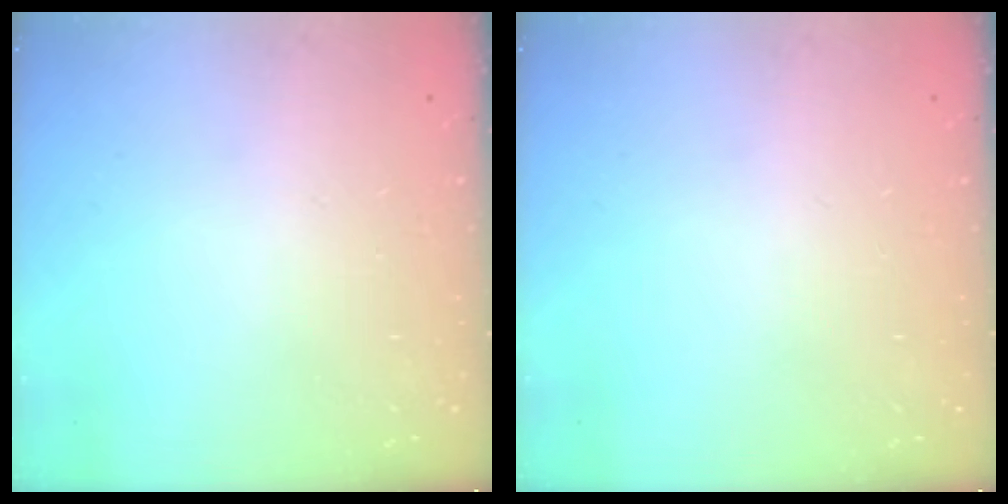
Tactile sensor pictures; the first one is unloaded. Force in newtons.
{"total": 0.0}